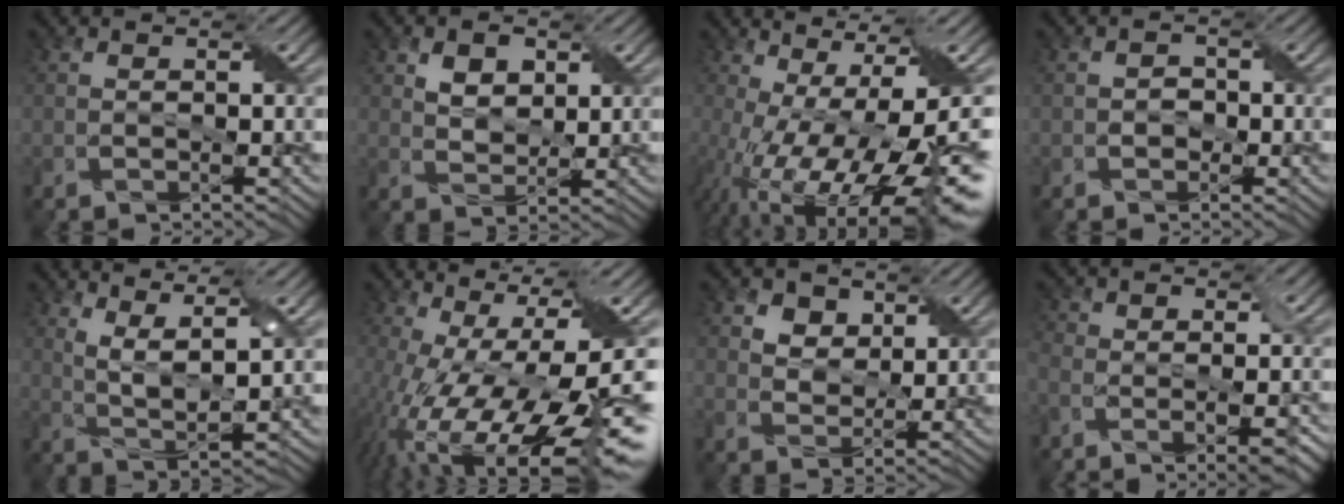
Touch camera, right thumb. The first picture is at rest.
{"total": 3.5, "force": [1.7, 2.4, 1.9], "torque": [-0.041, -0.001, 0.031]}
{"total": 17.8, "force": [-5.6, 5.6, 15.9], "torque": [-0.275, -0.025, -0.078]}
{"total": 1.2, "force": [-0.5, 1.1, 0.0], "torque": [0.002, 0.002, -0.011]}
{"total": 5.4, "force": [3.1, 1.3, 4.2], "torque": [-0.089, -0.004, 0.061]}
{"total": 20.1, "force": [-5.4, 6.7, 18.1], "torque": [-0.313, -0.030, -0.073]}
{"total": 3.7, "force": [2.2, 2.7, 1.3], "torque": [-0.034, -0.008, 0.036]}
{"total": 9.6, "force": [-5.4, 4.4, 6.7], "torque": [-0.095, -0.005, -0.067]}